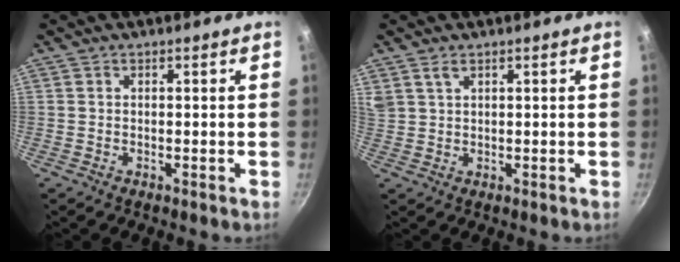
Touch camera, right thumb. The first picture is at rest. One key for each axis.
{"total": 3.3, "fx": 2.2, "fy": 1.7, "fz": 1.9, "tx": -0.039, "ty": 0.002, "tz": 0.052}